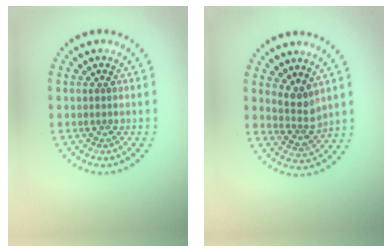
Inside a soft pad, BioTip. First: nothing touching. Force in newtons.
{"total": 2.6, "press": 2.1, "slide": 1.5}